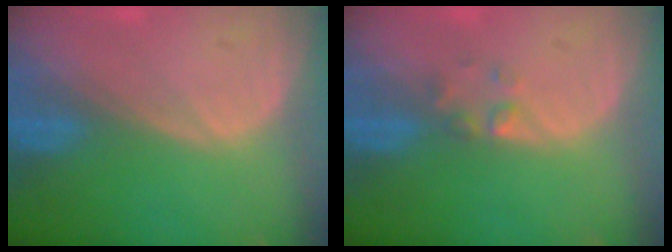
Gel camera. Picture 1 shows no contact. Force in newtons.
{"total": 1.7, "press": 1.7, "slide": 0.2}